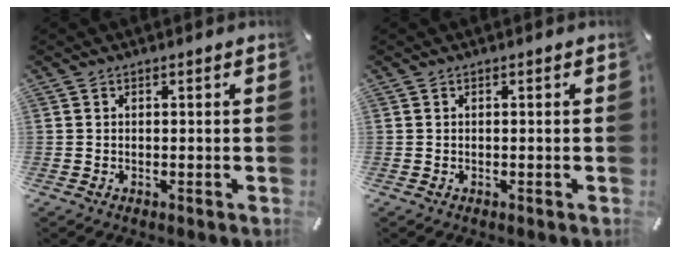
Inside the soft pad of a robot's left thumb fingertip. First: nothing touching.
{"total": 0.0}